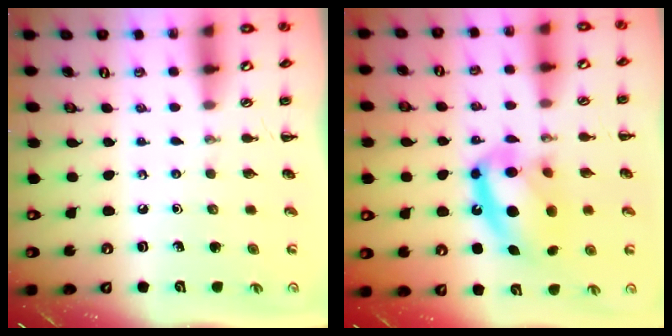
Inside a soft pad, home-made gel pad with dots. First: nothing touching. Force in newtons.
{"total": 15.1, "press": 14.7, "slide": 3.7}